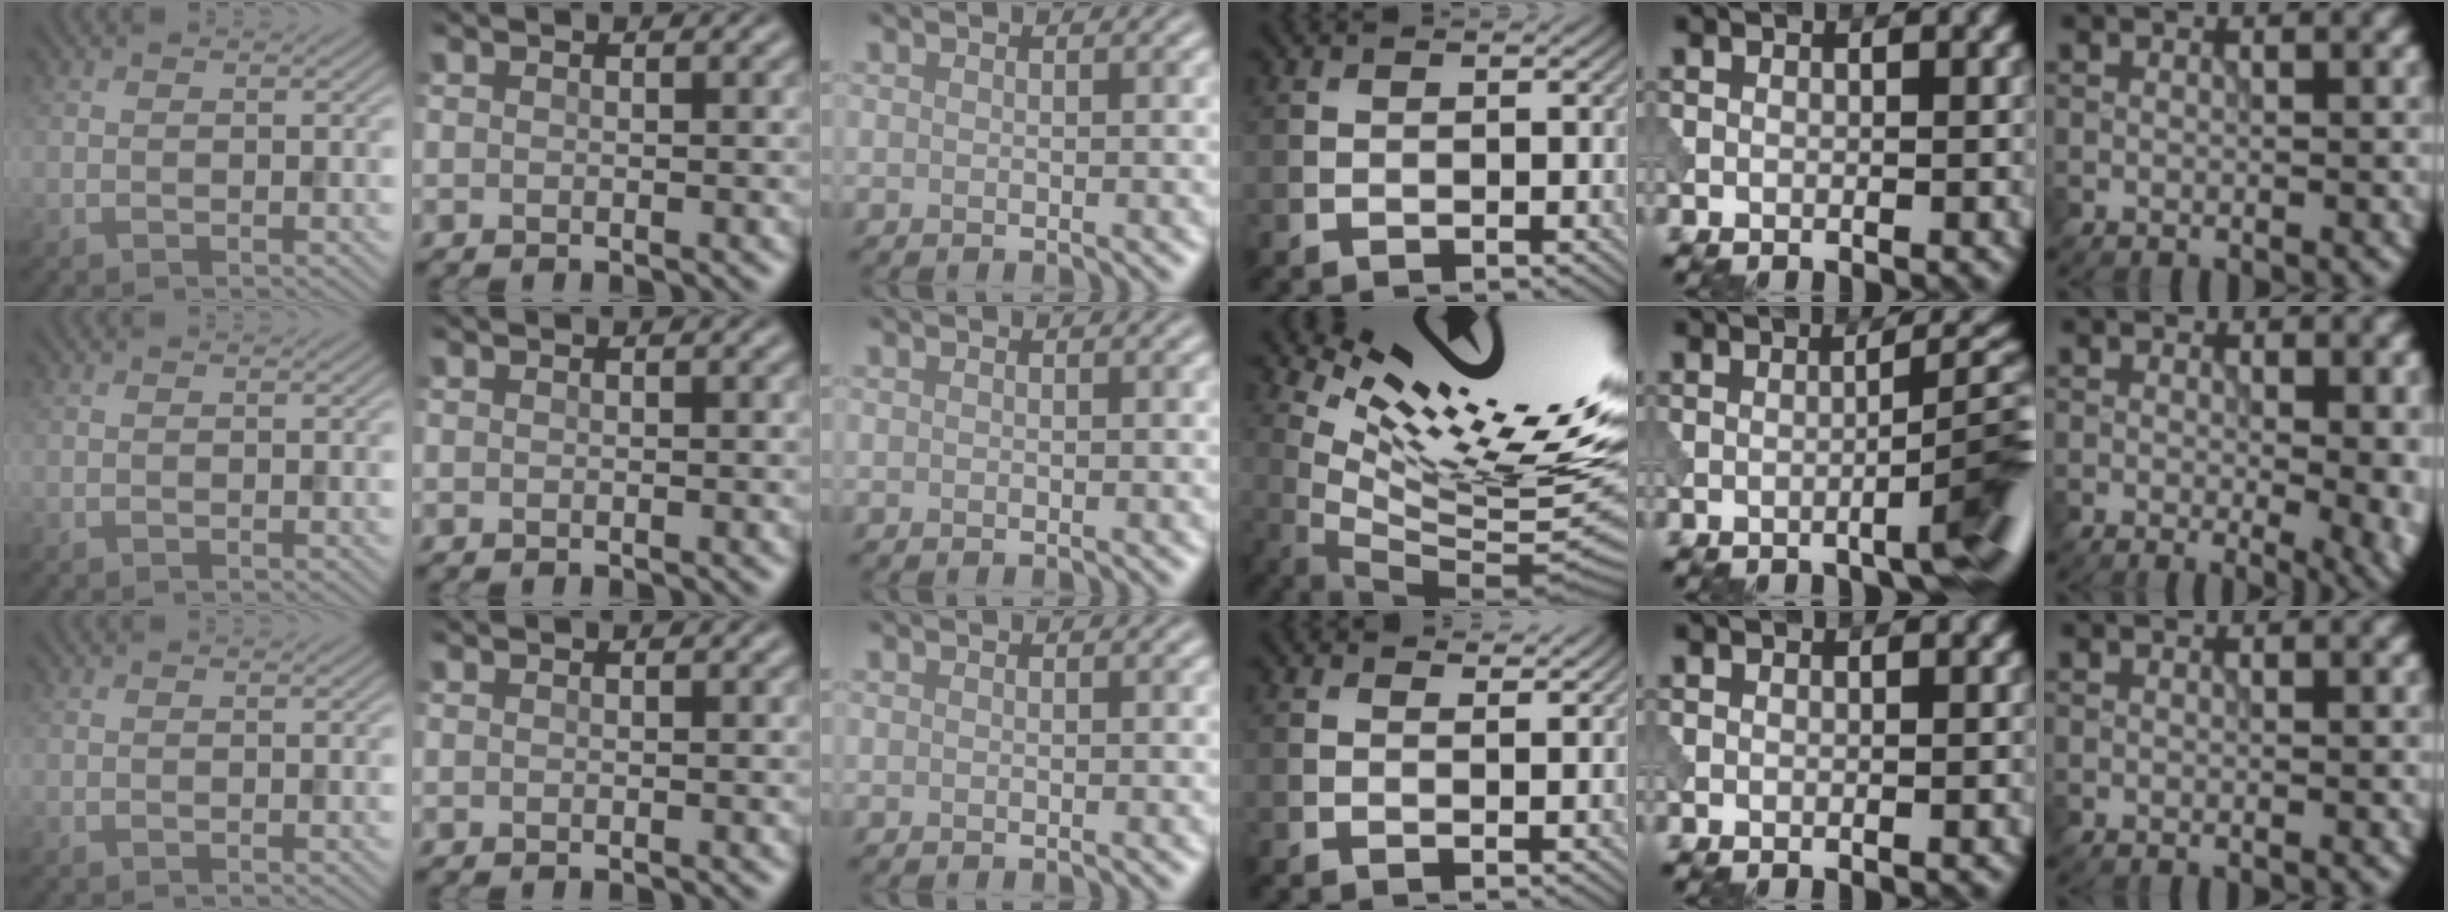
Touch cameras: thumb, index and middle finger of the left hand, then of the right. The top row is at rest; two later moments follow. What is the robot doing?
{"motion": "dispense", "object": "syringe"}